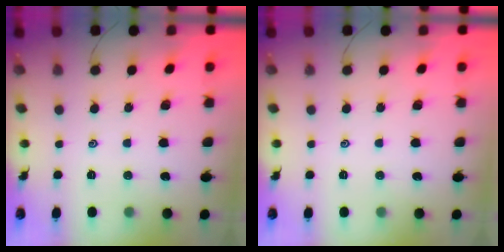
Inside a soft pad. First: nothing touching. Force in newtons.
{"total": 0.0}